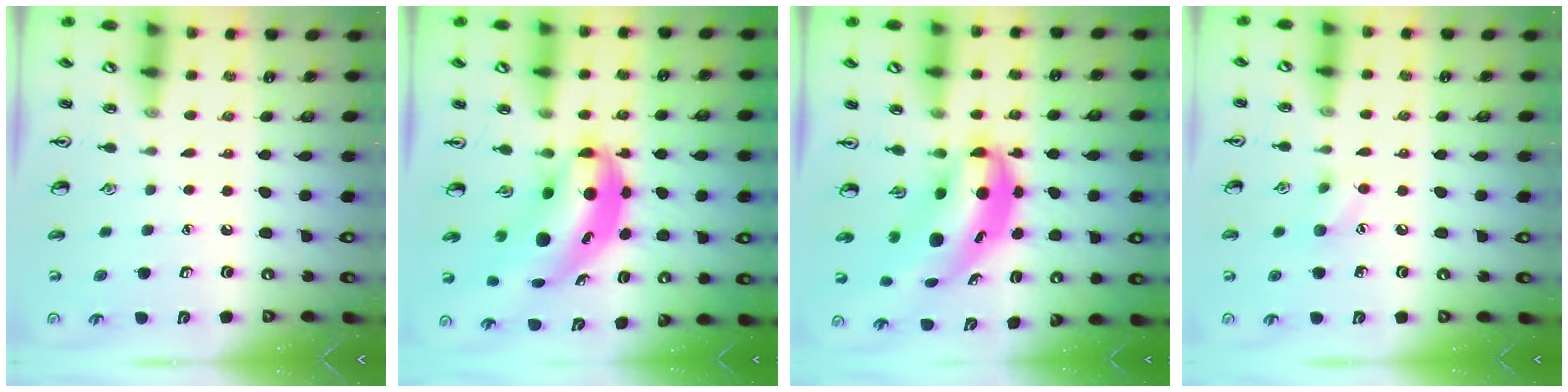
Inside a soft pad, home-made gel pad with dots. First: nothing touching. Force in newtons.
{"total": 7.8, "press": 7.6, "slide": 1.7}
{"total": 8.2, "press": 7.9, "slide": 2.1}
{"total": 6.6, "press": 6.4, "slide": 1.9}